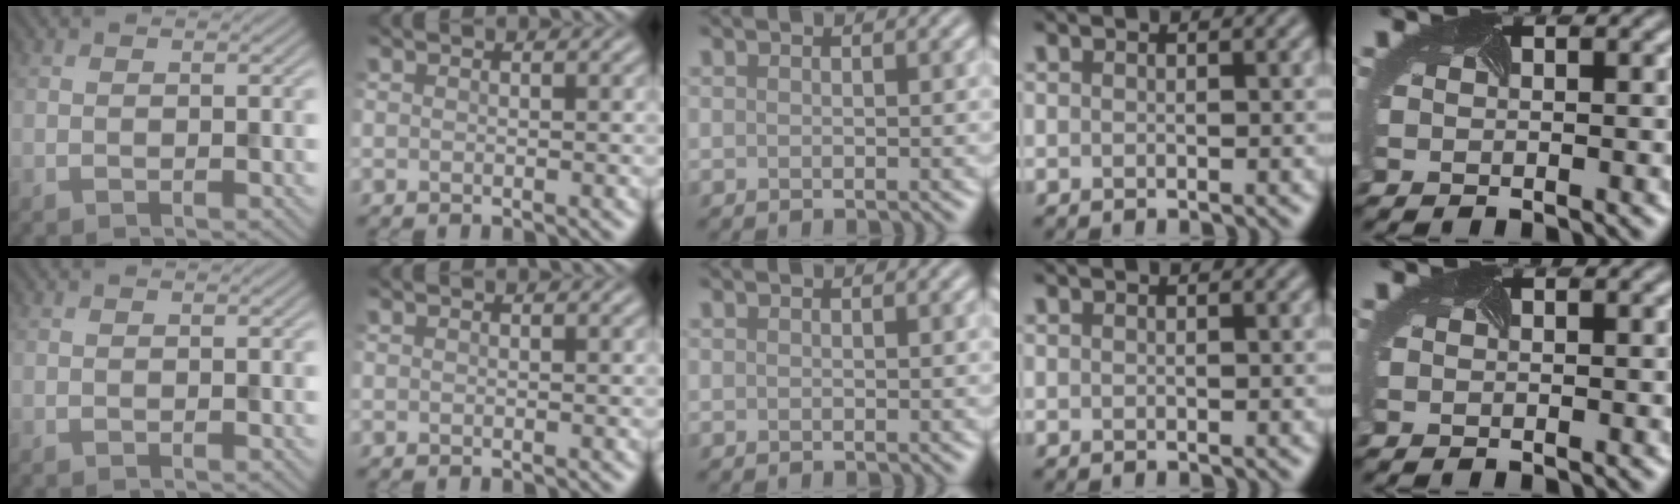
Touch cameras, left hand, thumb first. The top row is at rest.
{}